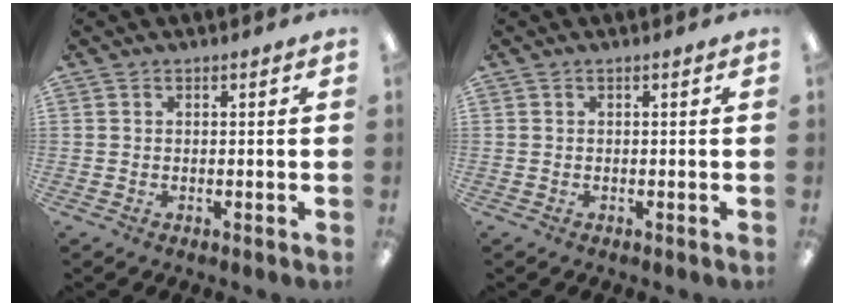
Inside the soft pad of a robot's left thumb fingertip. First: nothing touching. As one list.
[{"total": 0.0}]